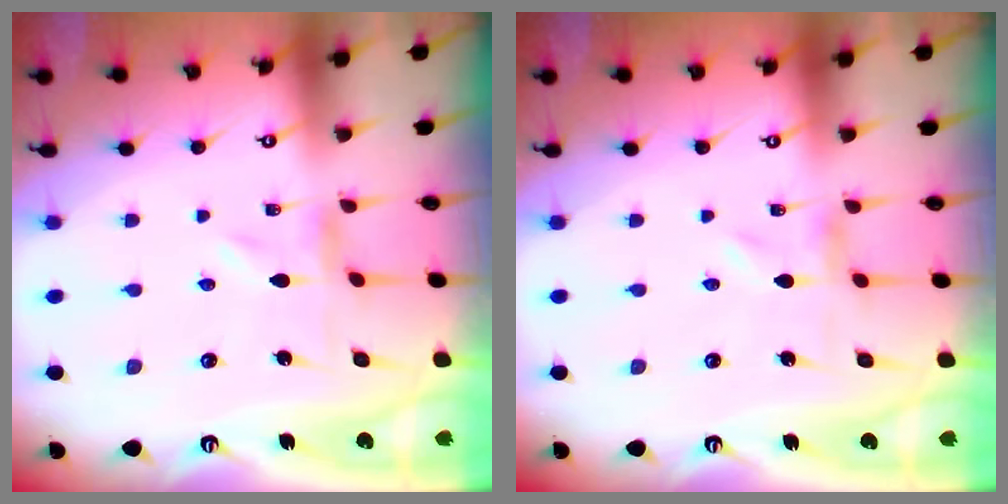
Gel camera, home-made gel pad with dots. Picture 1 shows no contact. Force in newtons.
{"total": 0.0}